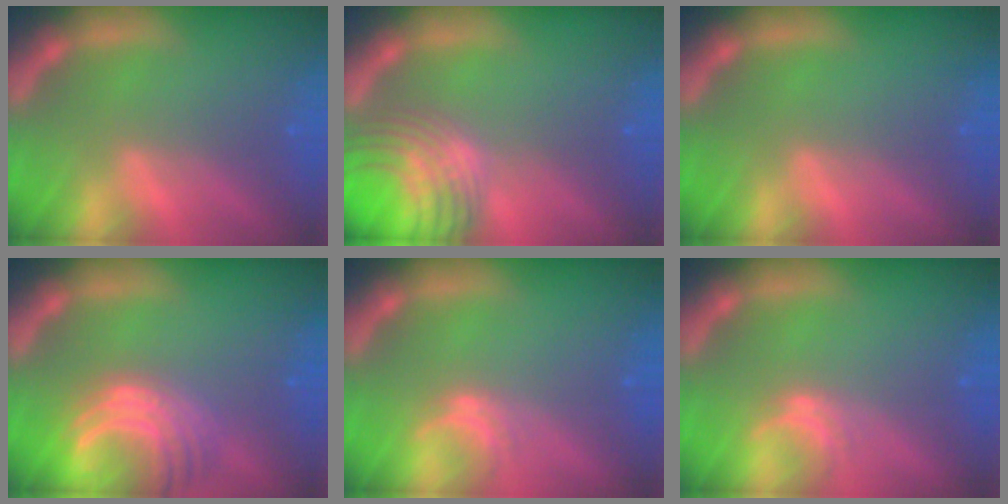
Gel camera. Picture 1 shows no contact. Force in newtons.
{"total": 10.1}
{"total": 0.0}
{"total": 7.6}
{"total": 1.5}
{"total": 1.5}